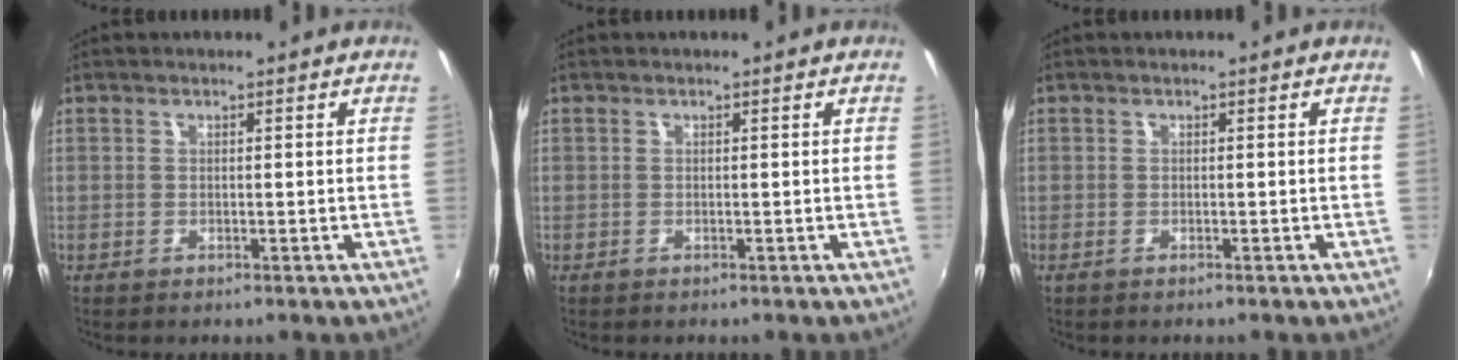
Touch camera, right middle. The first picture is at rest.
{"total": 0.0}
{"total": 0.0}